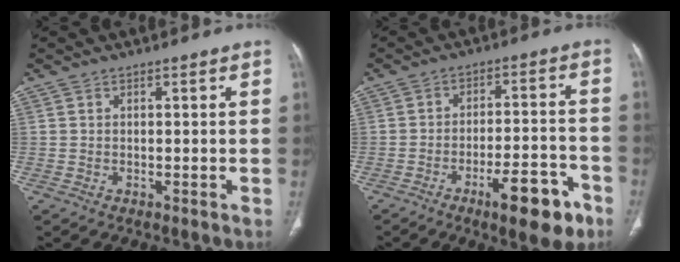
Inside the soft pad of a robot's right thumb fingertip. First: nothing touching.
{"total": 12.0, "force": [-6.8, 3.8, 9.1], "torque": [-0.114, 0.041, -0.096]}